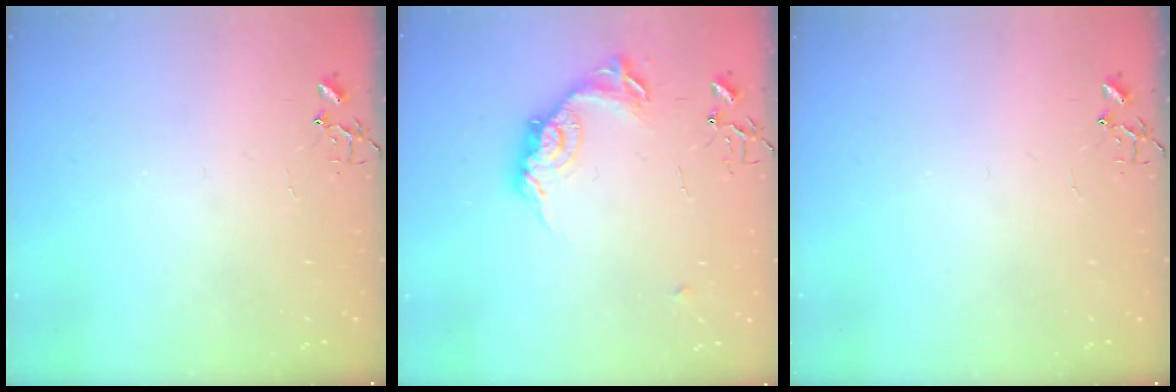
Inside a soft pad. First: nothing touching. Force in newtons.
{"total": 15.0, "press": 15.0, "slide": 0.7}
{"total": 0.0}